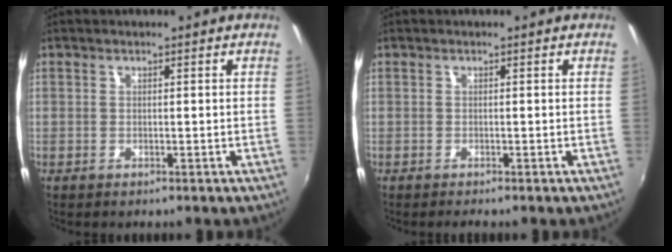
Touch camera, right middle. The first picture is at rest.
{"total": 0.6, "force": [-0.5, -0.1, 0.4], "torque": [-0.005, -0.002, -0.009]}